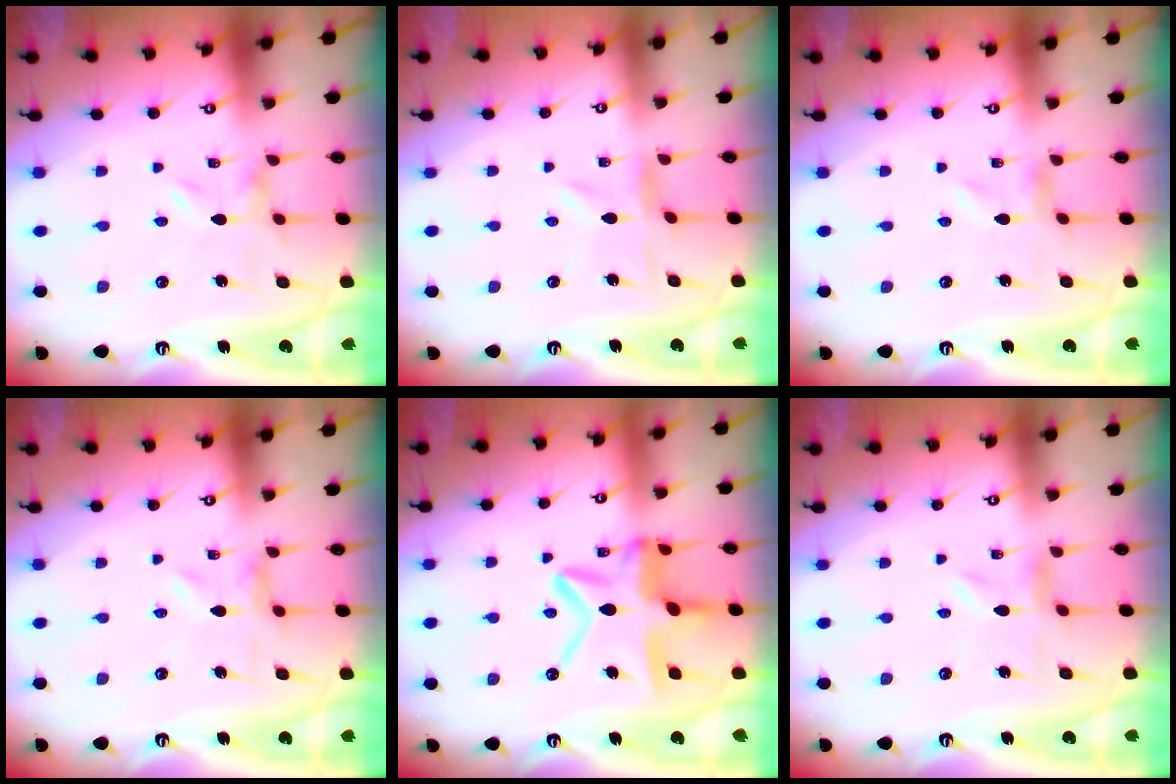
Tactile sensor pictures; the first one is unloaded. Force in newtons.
{"total": 1.4, "press": 1.4, "slide": 0.3}
{"total": 0.0}
{"total": 0.9, "press": 0.9, "slide": 0.3}
{"total": 14.9, "press": 14.8, "slide": 1.4}
{"total": 1.0, "press": 1.0, "slide": 0.3}